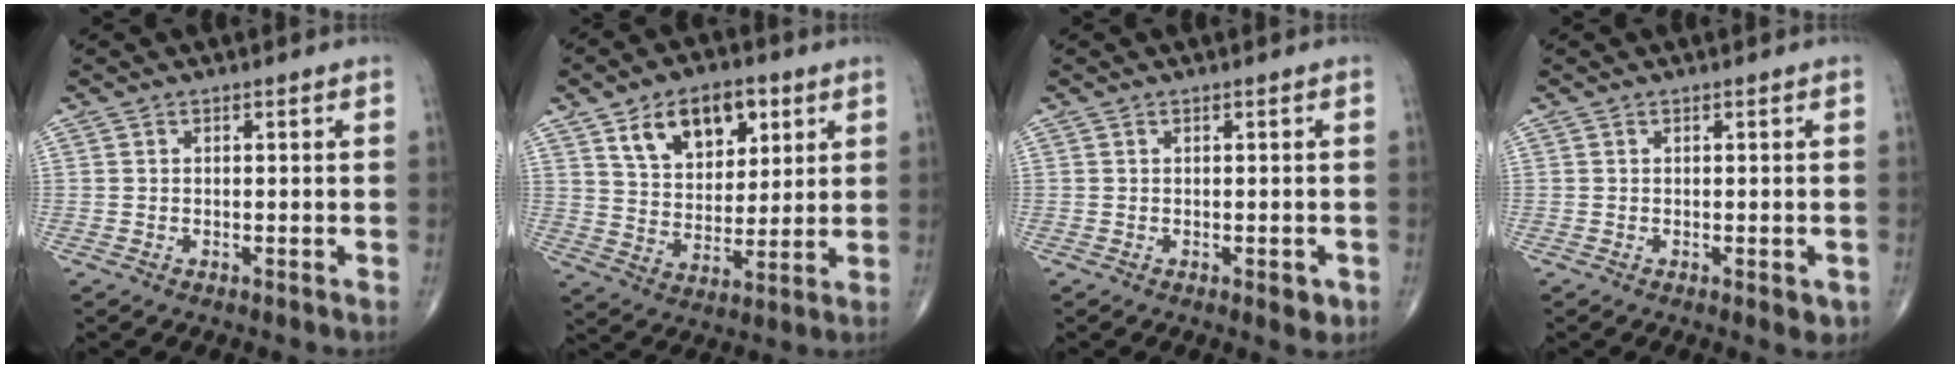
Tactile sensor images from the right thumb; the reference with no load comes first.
{"total": 13.8, "force": [6.5, 8.5, 8.7], "torque": [-0.099, -0.026, 0.115]}
{"total": 2.2, "force": [-0.7, 1.0, 1.8], "torque": [-0.012, -0.002, -0.006]}
{"total": 2.3, "force": [-0.7, 0.9, 2.0], "torque": [-0.015, -0.004, -0.005]}